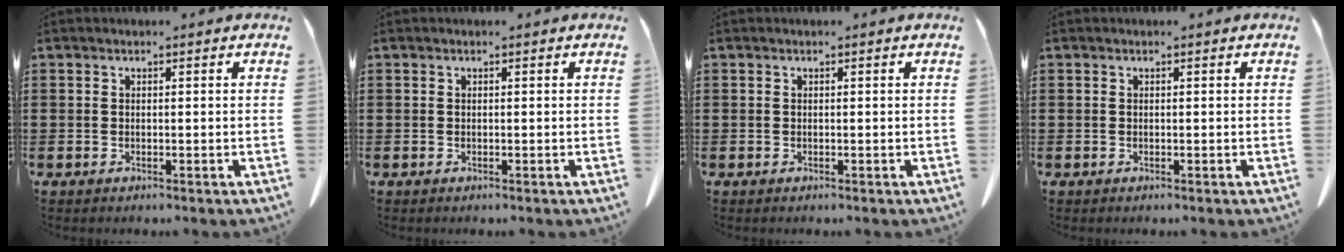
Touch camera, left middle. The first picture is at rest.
{"total": 0.0}
{"total": 0.0}
{"total": 0.0}